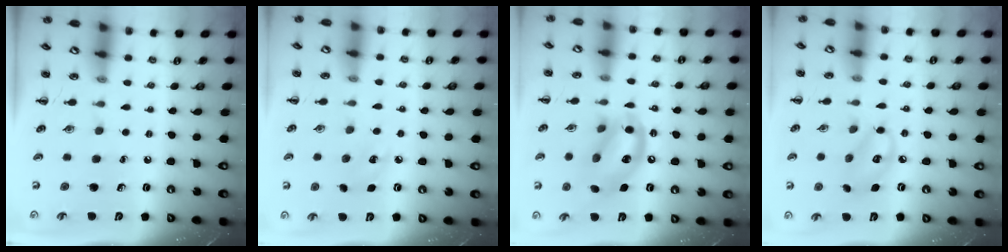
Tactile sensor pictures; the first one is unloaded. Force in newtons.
{"total": 5.6, "press": 5.4, "slide": 1.6}
{"total": 13.9, "press": 13.6, "slide": 2.6}
{"total": 8.0, "press": 7.9, "slide": 1.3}